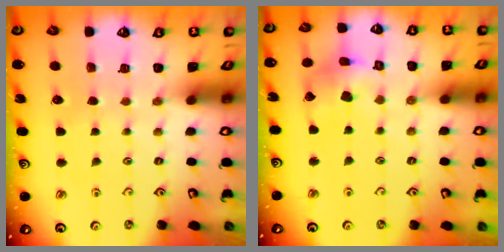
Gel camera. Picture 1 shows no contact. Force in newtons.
{"total": 9.5, "press": 9.4, "slide": 1.2}